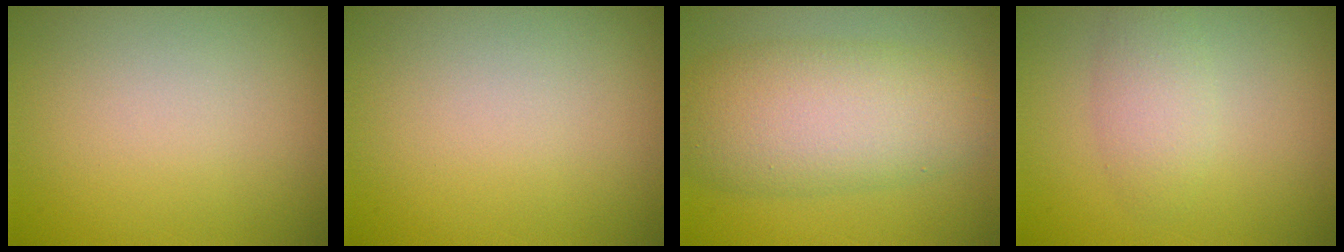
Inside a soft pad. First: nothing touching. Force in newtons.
{"total": 0.0}
{"total": 7.8, "press": 7.8, "slide": 0.2}
{"total": 2.4, "press": 2.4, "slide": 0.0}